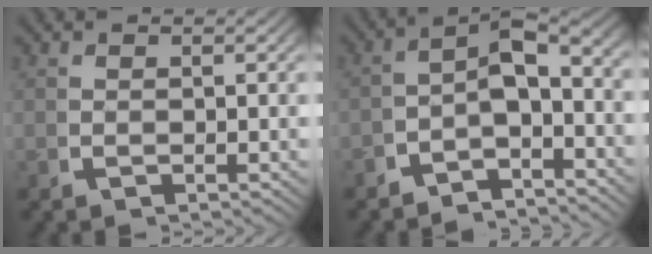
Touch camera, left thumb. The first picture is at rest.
{"total": 7.1, "force": [-1.4, 4.3, 5.4], "torque": [-0.068, -0.005, -0.032]}